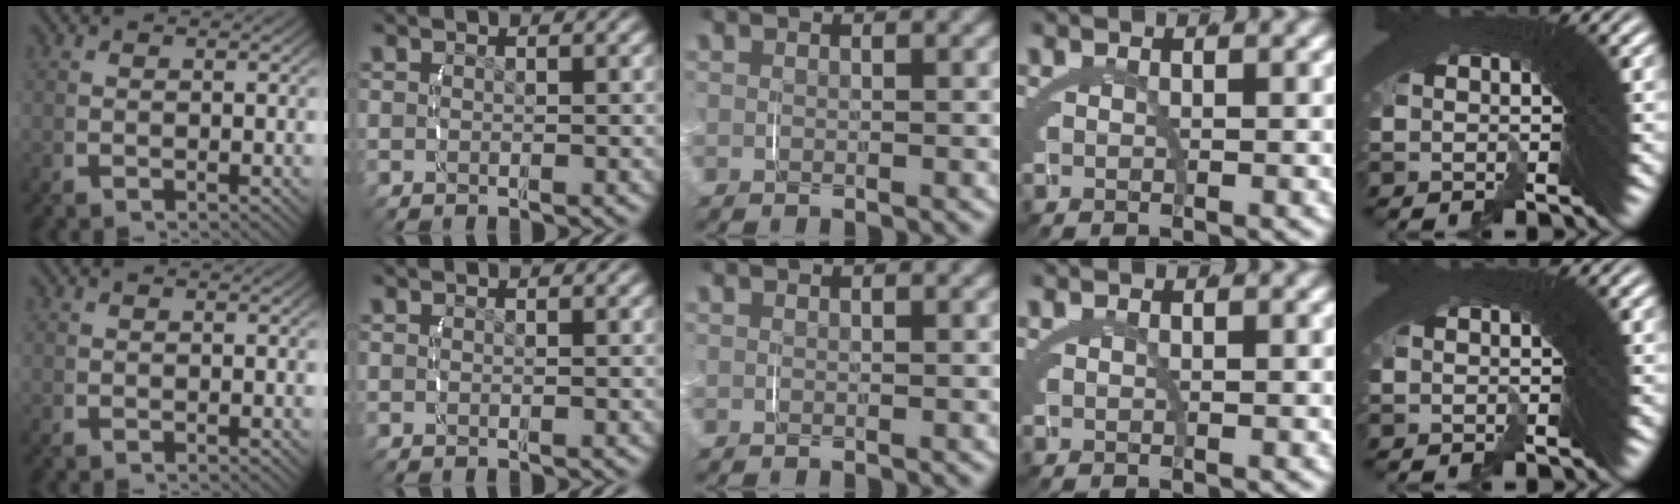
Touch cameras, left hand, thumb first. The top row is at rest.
{}